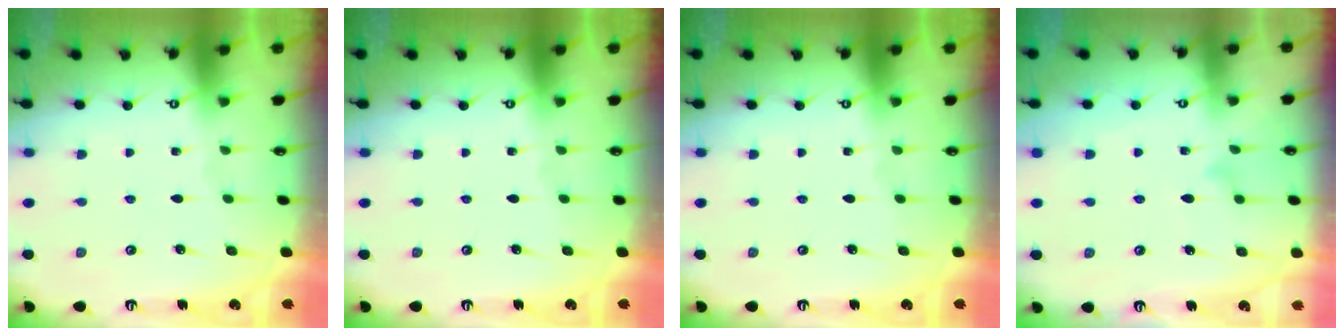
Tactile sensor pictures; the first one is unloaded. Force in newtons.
{"total": 0.0}
{"total": 0.0}
{"total": 9.8, "press": 9.8, "slide": 0.4}